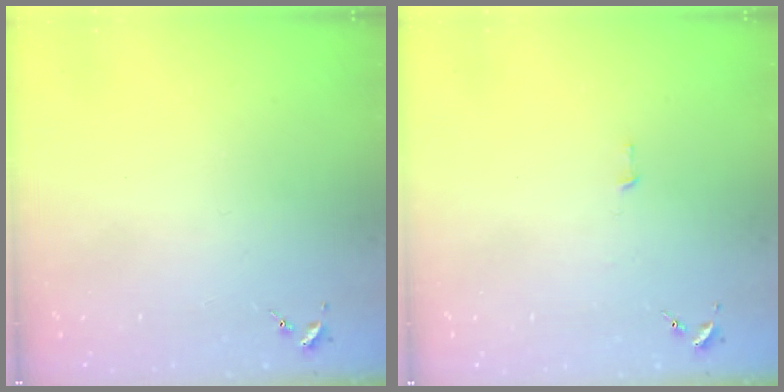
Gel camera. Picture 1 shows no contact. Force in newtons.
{"total": 2.6, "press": 2.6, "slide": 0.2}